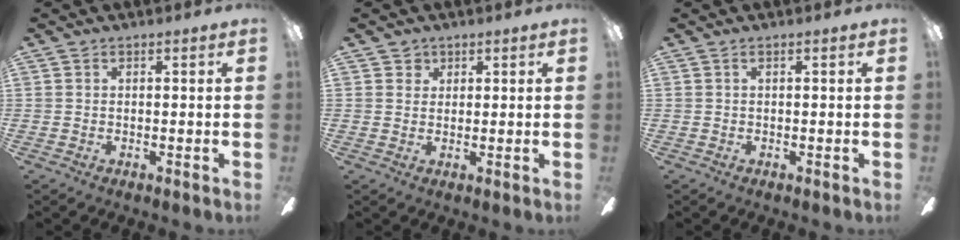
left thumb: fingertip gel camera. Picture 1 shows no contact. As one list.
[{"total": 2.5, "force": [1.4, 2.1, 0.2], "torque": [-0.001, 0.002, 0.025]}, {"total": 0.0}]